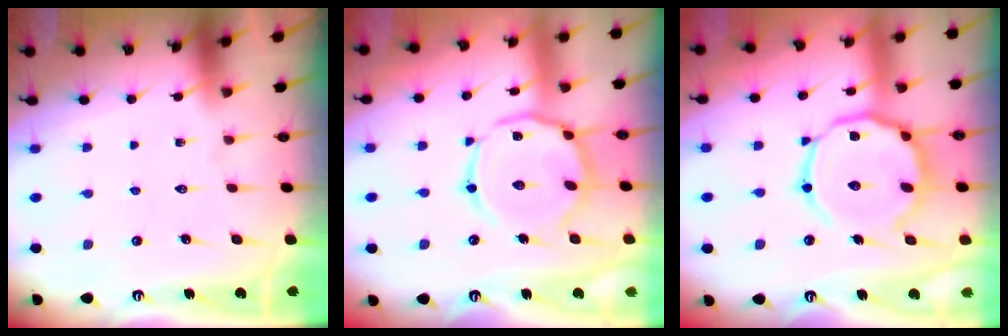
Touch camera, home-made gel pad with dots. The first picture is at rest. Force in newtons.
{"total": 14.8, "press": 14.7, "slide": 1.1}
{"total": 17.9, "press": 17.8, "slide": 1.3}